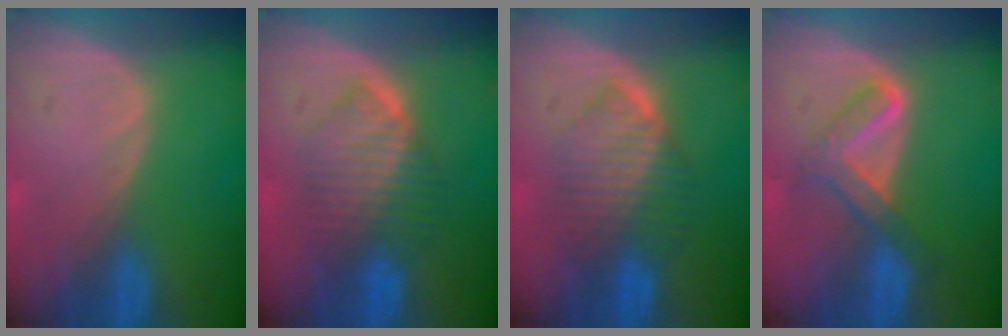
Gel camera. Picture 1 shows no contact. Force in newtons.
{"total": 6.4, "press": 6.3, "slide": 1.0}
{"total": 6.5, "press": 6.5, "slide": 0.6}
{"total": 5.2, "press": 5.1, "slide": 0.3}